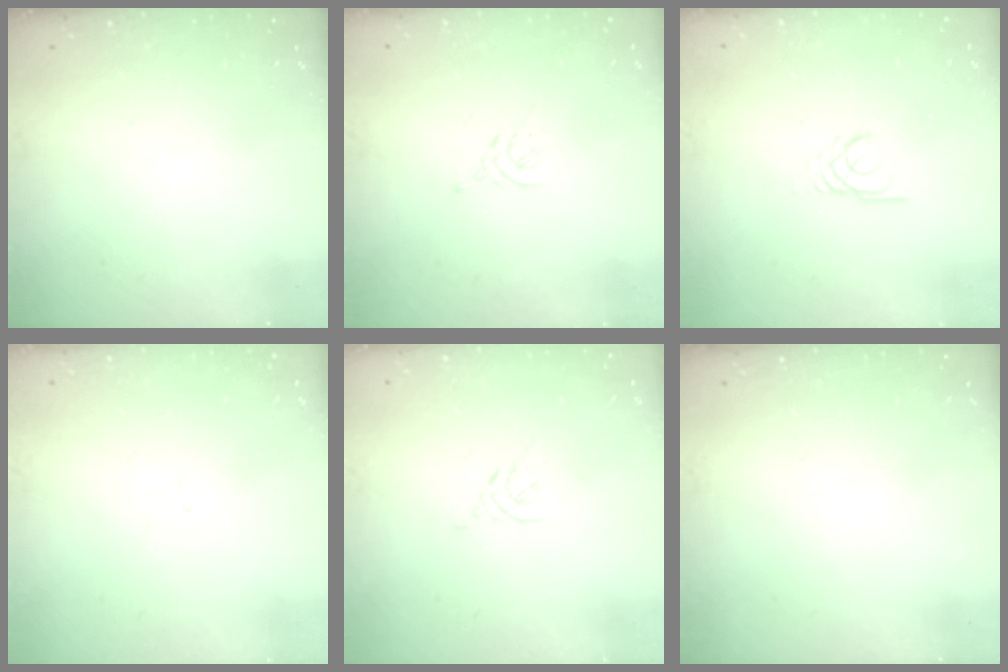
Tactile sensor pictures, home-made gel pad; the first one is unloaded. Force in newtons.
{"total": 1.9, "press": 1.8, "slide": 0.5}
{"total": 2.7, "press": 2.7, "slide": 0.3}
{"total": 1.3, "press": 1.3, "slide": 0.1}
{"total": 2.7, "press": 2.6, "slide": 0.7}
{"total": 0.0}